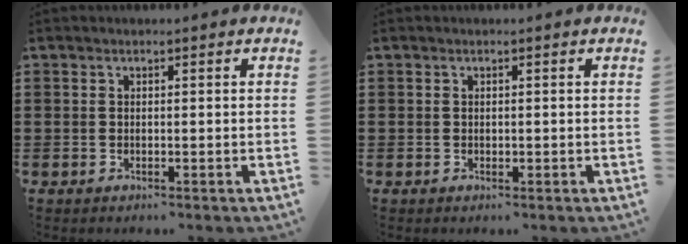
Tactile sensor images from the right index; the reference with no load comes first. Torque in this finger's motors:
{"motor_torque": [0.00, 0.00, 0.00, 0.00]}